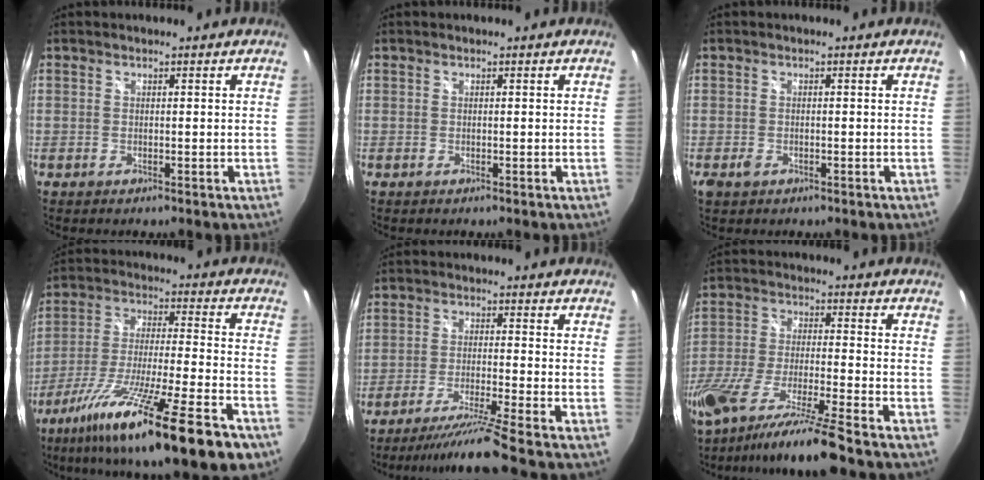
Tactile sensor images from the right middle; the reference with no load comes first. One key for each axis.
{"total": 0.0}
{"total": 2.0, "fx": -1.2, "fy": 1.3, "fz": 1.0, "tx": -0.021, "ty": -0.005, "tz": -0.022}
{"total": 23.7, "fx": -15.5, "fy": 1.8, "fz": 17.9, "tx": -0.321, "ty": -0.068, "tz": -0.259}
{"total": 9.8, "fx": -8.3, "fy": -3.2, "fz": 4.1, "tx": -0.093, "ty": -0.016, "tz": -0.141}
{"total": 15.1, "fx": -12.3, "fy": -1.4, "fz": 8.7, "tx": -0.170, "ty": -0.046, "tz": -0.215}